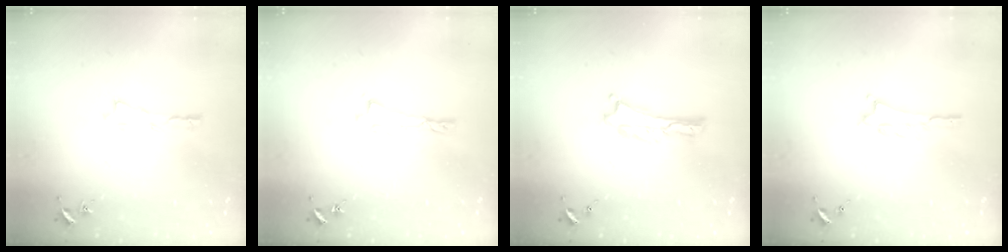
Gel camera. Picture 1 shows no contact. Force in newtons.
{"total": 0.0}
{"total": 0.0}
{"total": 1.2, "press": 1.2, "slide": 0.2}